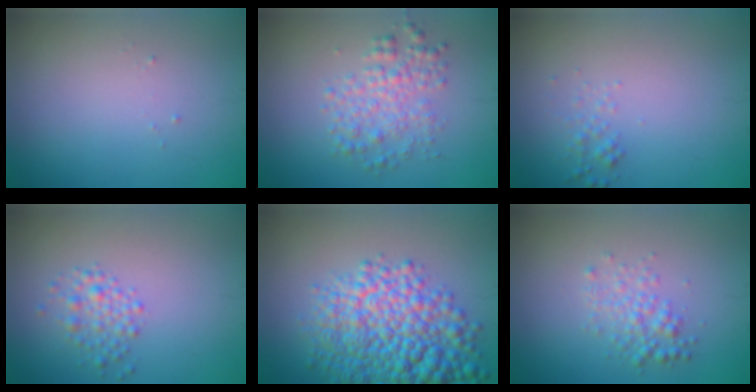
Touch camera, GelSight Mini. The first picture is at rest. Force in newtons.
{"total": 3.1, "press": 3.1, "slide": 0.0}
{"total": 1.0, "press": 1.0, "slide": 0.0}
{"total": 2.1, "press": 2.1, "slide": 0.1}
{"total": 9.7, "press": 9.7, "slide": 0.4}
{"total": 2.2, "press": 2.2, "slide": 0.0}